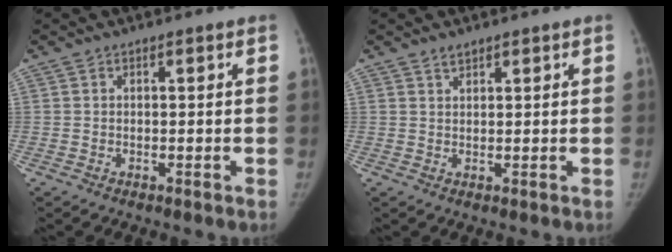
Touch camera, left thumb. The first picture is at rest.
{"total": 1.4, "force": [1.2, 0.6, 0.5], "torque": [-0.002, -0.007, 0.022]}